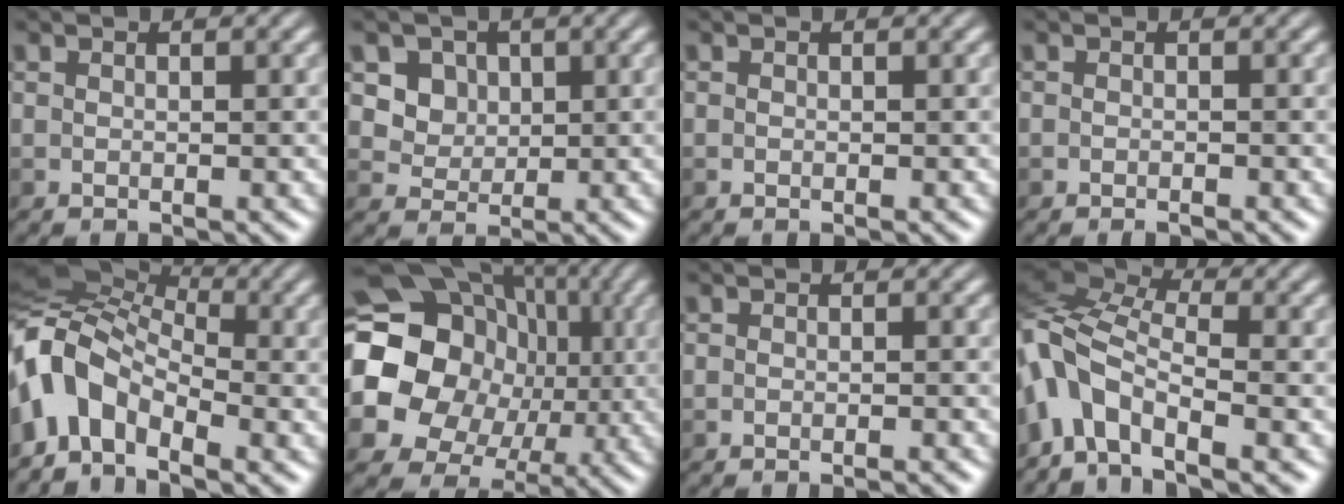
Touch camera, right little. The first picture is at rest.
{"total": 3.9, "force": [1.5, 3.3, 1.6], "torque": [-0.034, -0.010, 0.038]}
{"total": 0.0}
{"total": 0.7, "force": [-0.5, 0.2, 0.4], "torque": [-0.003, -0.003, -0.009]}
{"total": 8.2, "force": [-2.6, 5.2, 5.7], "torque": [-0.104, 0.015, -0.071]}
{"total": 20.6, "force": [0.4, 18.9, 8.2], "torque": [-0.179, 0.016, -0.035]}
{"total": 1.2, "force": [-1.1, 0.1, 0.5], "torque": [-0.004, -0.003, -0.017]}
{"total": 7.9, "force": [-3.4, 3.6, 6.2], "torque": [-0.122, 0.016, -0.083]}